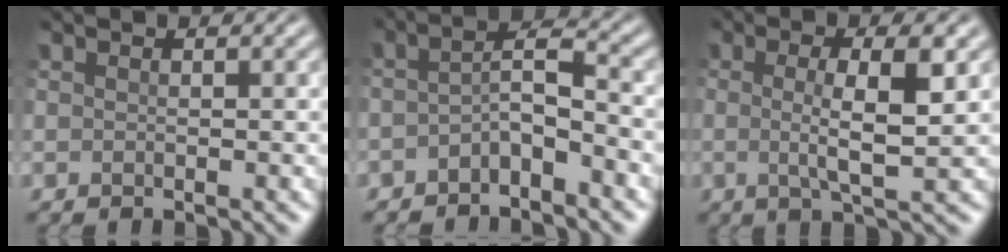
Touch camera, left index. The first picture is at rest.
{"total": 3.1, "force": [-1.9, 0.8, 2.3], "torque": [-0.045, 0.010, -0.044]}
{"total": 5.1, "force": [0.0, 1.1, 4.9], "torque": [-0.084, -0.001, -0.004]}